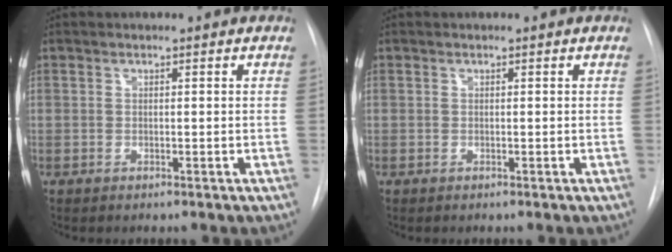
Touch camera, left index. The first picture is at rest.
{"total": 0.0}